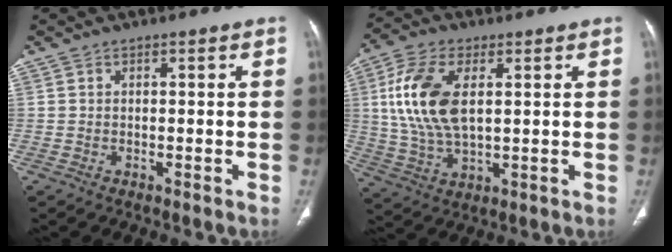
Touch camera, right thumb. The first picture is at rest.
{"total": 13.7, "force": [2.9, 7.3, 11.3], "torque": [-0.237, -0.003, 0.059]}